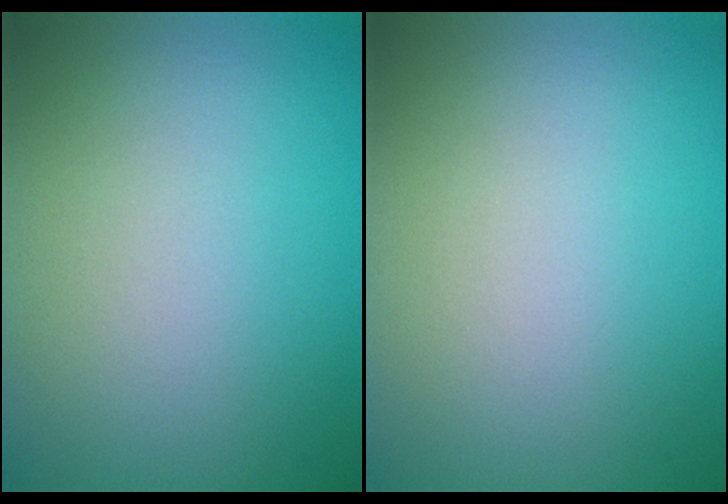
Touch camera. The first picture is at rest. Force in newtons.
{"total": 0.0}